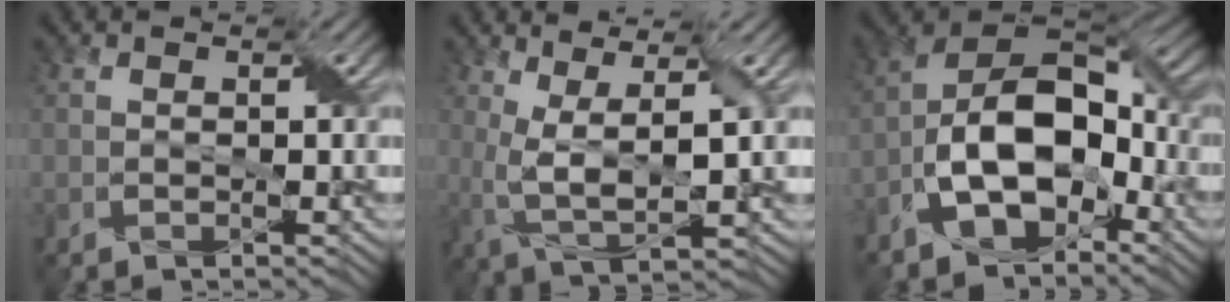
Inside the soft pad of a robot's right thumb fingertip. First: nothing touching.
{"total": 6.6, "force": [1.4, 2.1, 6.1], "torque": [-0.138, 0.001, 0.028]}
{"total": 14.0, "force": [-5.1, 8.0, 10.4], "torque": [-0.193, -0.009, -0.110]}